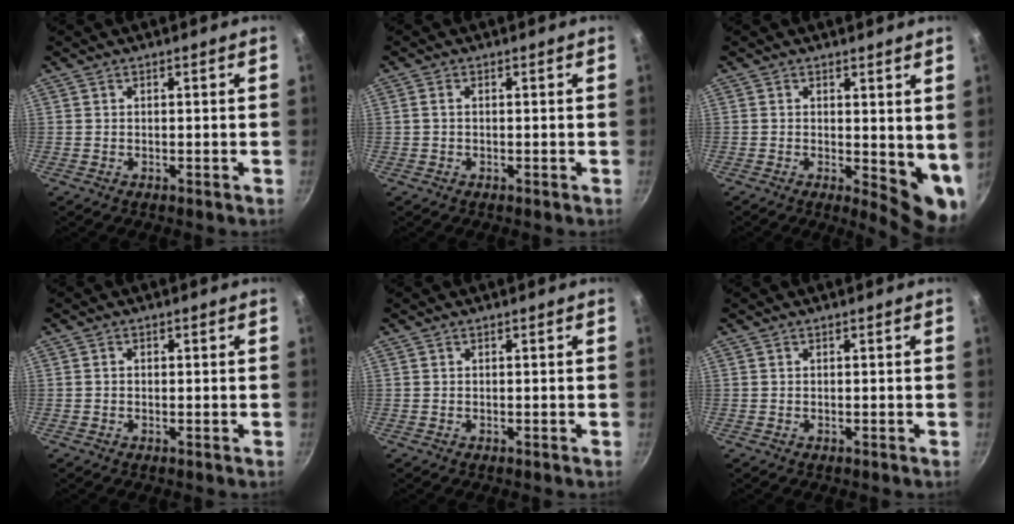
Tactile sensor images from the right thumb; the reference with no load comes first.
{"total": 1.0, "force": [0.0, 0.6, 0.8], "torque": [-0.018, 0.005, 0.000]}
{"total": 7.7, "force": [1.0, 3.5, 6.8], "torque": [-0.071, -0.021, 0.016]}
{"total": 0.7, "force": [0.0, 0.6, 0.4], "torque": [-0.006, 0.005, -0.001]}
{"total": 0.0}
{"total": 0.0}